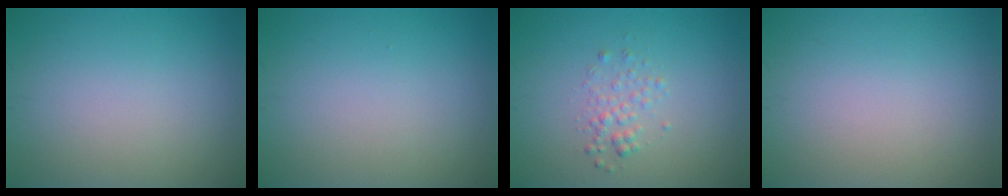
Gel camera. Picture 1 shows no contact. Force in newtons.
{"total": 0.0}
{"total": 1.5, "press": 1.5, "slide": 0.1}
{"total": 0.0}